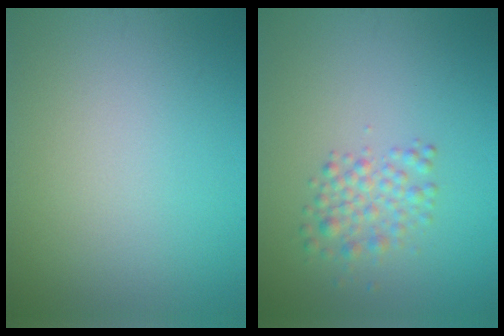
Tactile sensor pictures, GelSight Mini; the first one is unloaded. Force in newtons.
{"total": 2.3, "press": 2.3, "slide": 0.0}